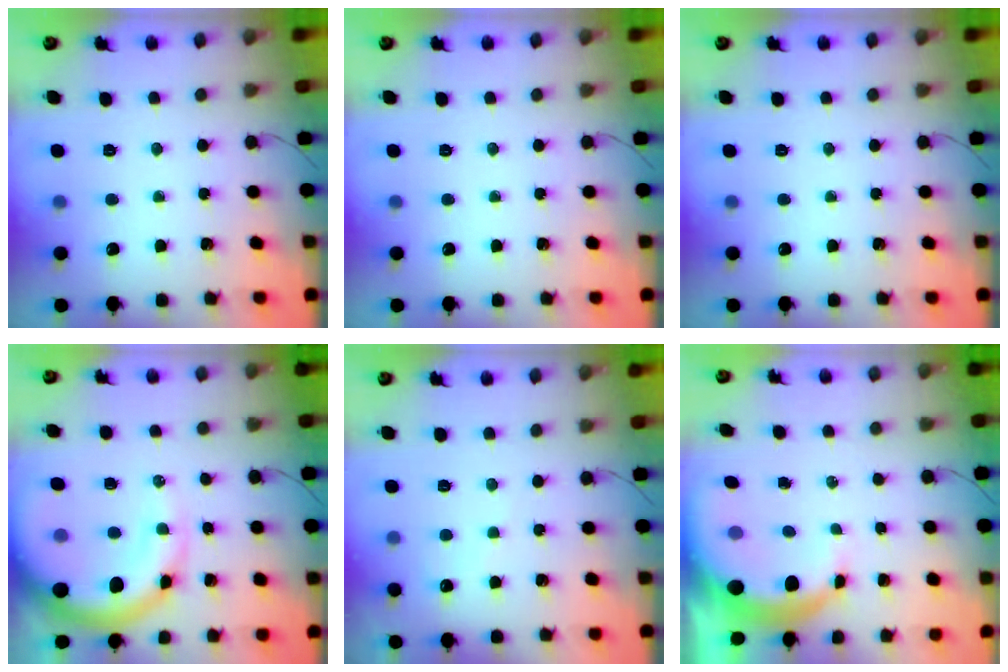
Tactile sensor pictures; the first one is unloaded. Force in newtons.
{"total": 0.0}
{"total": 0.0}
{"total": 12.6, "press": 12.1, "slide": 3.4}
{"total": 4.2, "press": 4.1, "slide": 1.0}
{"total": 8.4, "press": 8.2, "slide": 1.4}